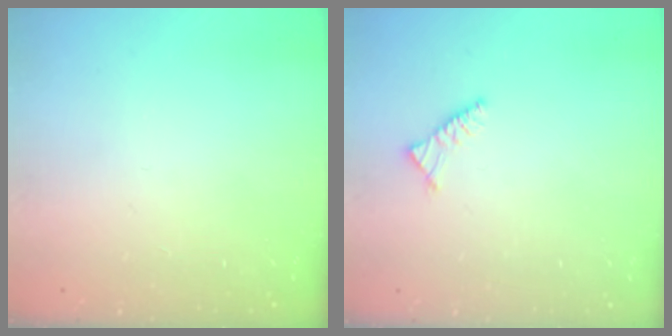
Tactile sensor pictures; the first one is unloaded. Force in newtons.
{"total": 3.1, "press": 3.0, "slide": 0.7}